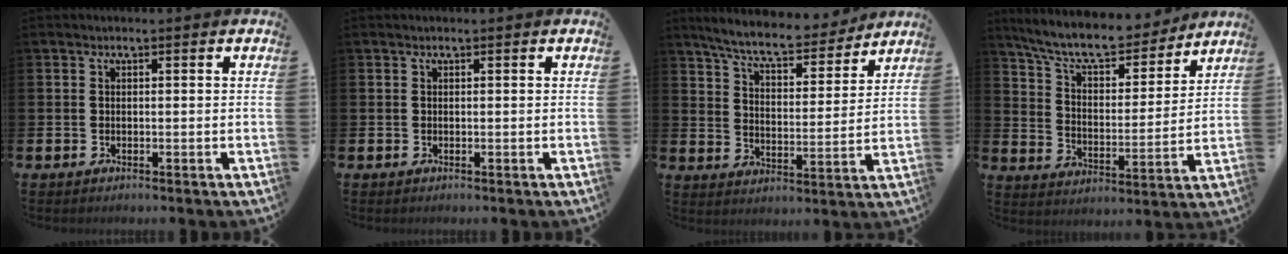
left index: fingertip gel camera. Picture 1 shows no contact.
{"total": 0.0}
{"total": 8.2, "force": [7.5, 1.5, 3.0], "torque": [-0.086, -0.050, 0.130]}
{"total": 9.5, "force": [8.7, 2.2, 3.3], "torque": [-0.092, -0.060, 0.149]}